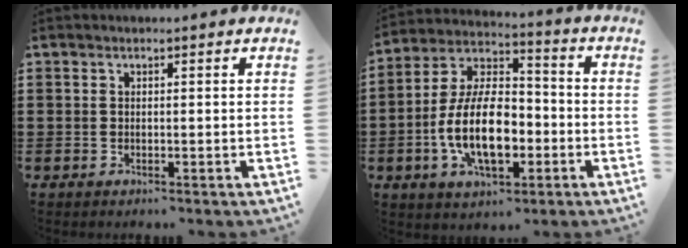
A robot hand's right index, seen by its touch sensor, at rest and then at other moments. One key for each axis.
{"total": 13.5, "fx": -3.7, "fy": 6.7, "fz": 11.1, "tx": -0.236, "ty": -0.003, "tz": -0.072}